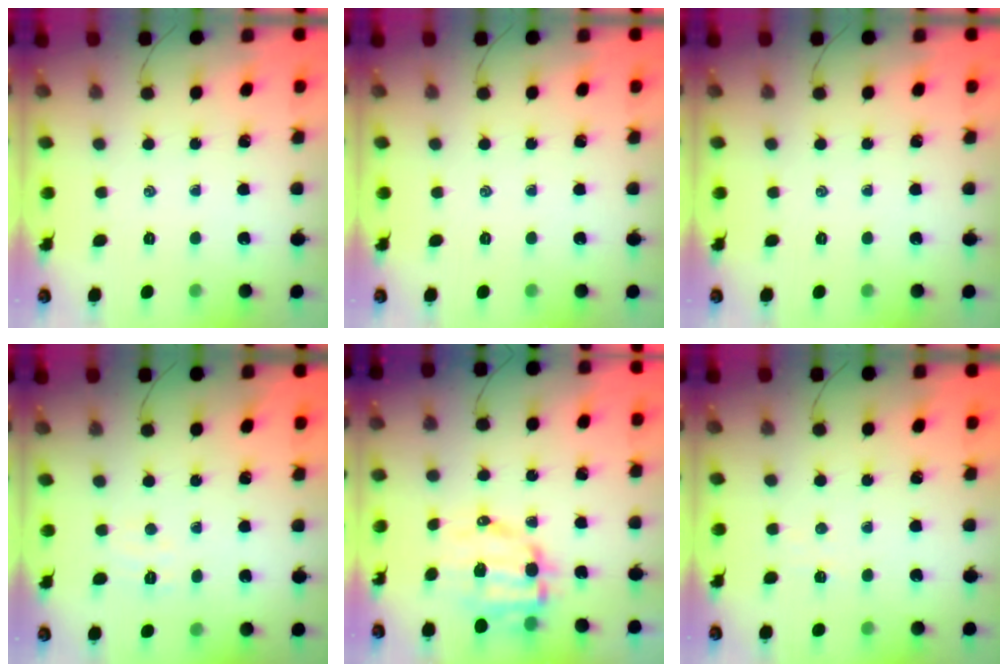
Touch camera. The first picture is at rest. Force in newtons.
{"total": 0.0}
{"total": 0.0}
{"total": 4.5, "press": 4.4, "slide": 1.0}
{"total": 9.5, "press": 9.2, "slide": 2.2}
{"total": 2.7, "press": 2.6, "slide": 0.8}